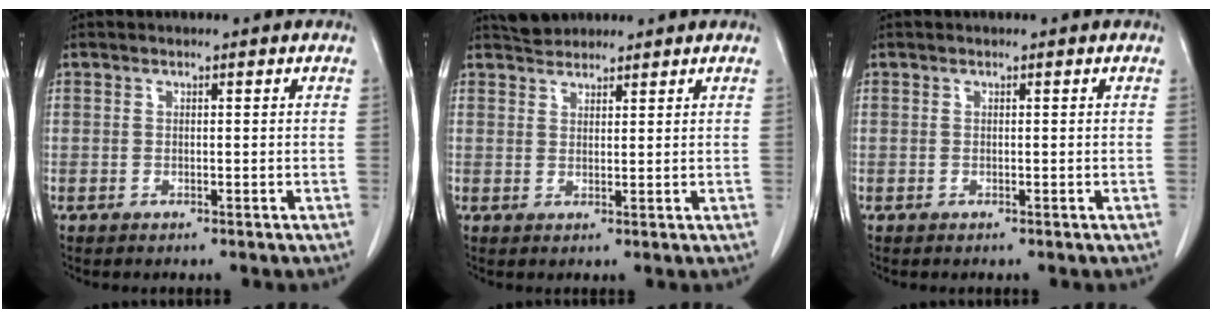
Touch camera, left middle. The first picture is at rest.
{"total": 2.9, "force": [2.7, 0.9, 0.1], "torque": [-0.008, 0.016, 0.049]}
{"total": 0.0}